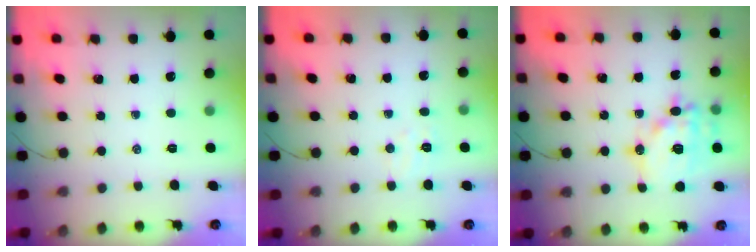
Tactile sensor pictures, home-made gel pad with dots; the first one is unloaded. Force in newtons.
{"total": 3.8, "press": 3.7, "slide": 0.9}
{"total": 16.0, "press": 15.8, "slide": 2.4}